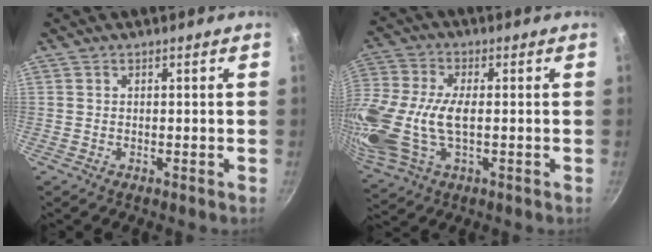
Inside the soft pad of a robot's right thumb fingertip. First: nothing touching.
{"total": 20.9, "force": [-2.2, 11.4, 17.3], "torque": [-0.408, -0.006, -0.049]}